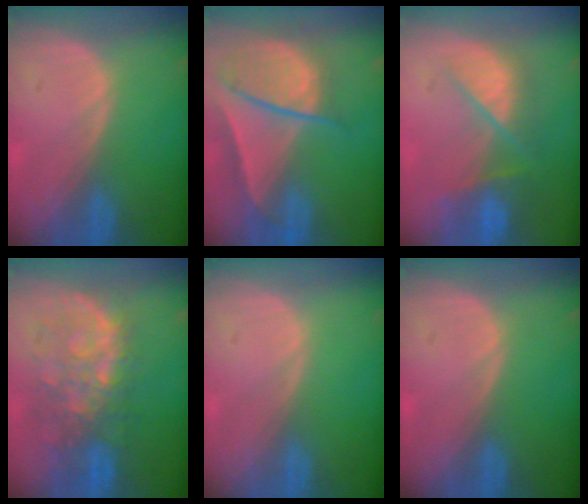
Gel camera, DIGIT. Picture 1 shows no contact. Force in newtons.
{"total": 9.4, "press": 8.1, "slide": 4.8}
{"total": 8.3, "press": 7.4, "slide": 3.8}
{"total": 9.5, "press": 8.8, "slide": 3.6}
{"total": 0.0}
{"total": 0.0}